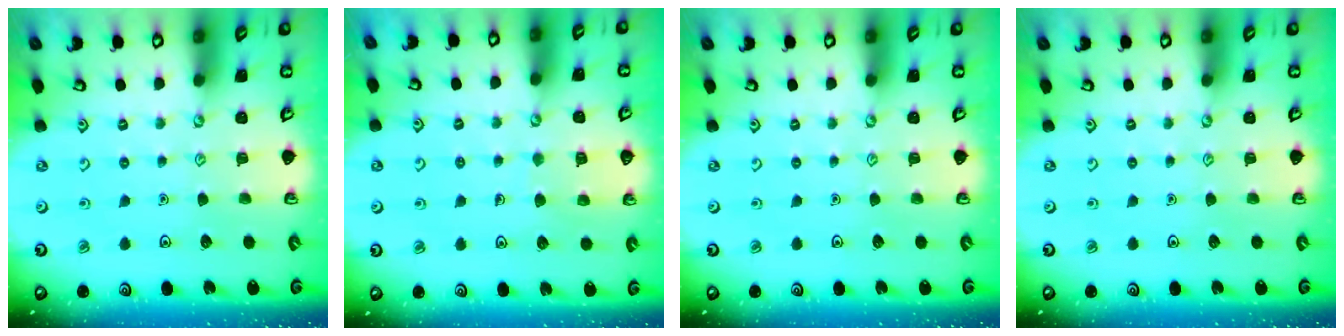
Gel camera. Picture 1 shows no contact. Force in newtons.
{"total": 6.8, "press": 6.7, "slide": 0.6}
{"total": 0.0}
{"total": 0.0}